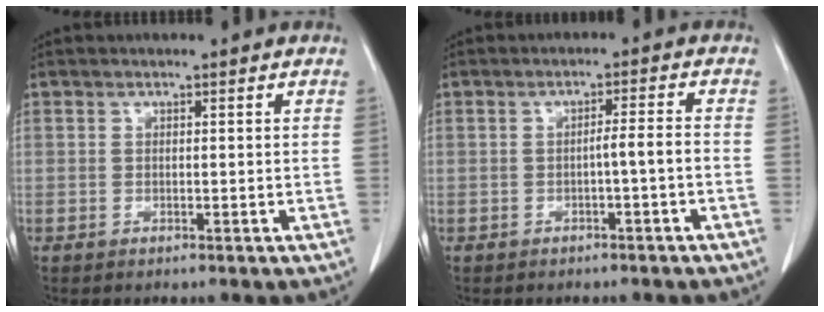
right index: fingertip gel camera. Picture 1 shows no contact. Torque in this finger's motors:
{"motor_torque": [0.07, -0.11, 0.19, 0.04]}